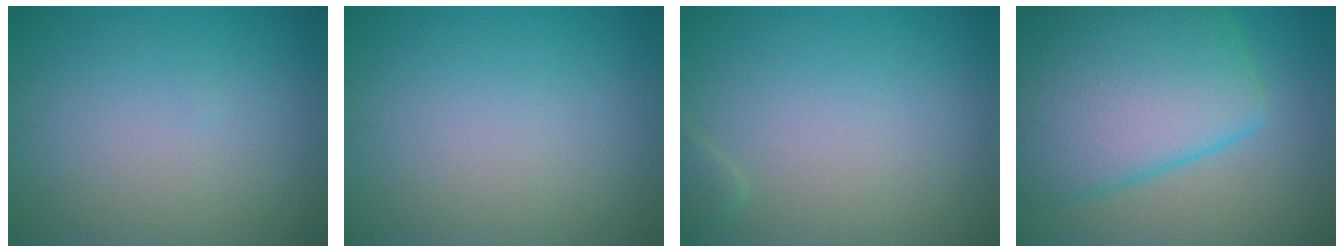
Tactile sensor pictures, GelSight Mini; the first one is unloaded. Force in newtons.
{"total": 0.0}
{"total": 0.8, "press": 0.8, "slide": 0.1}
{"total": 12.0, "press": 12.0, "slide": 0.5}